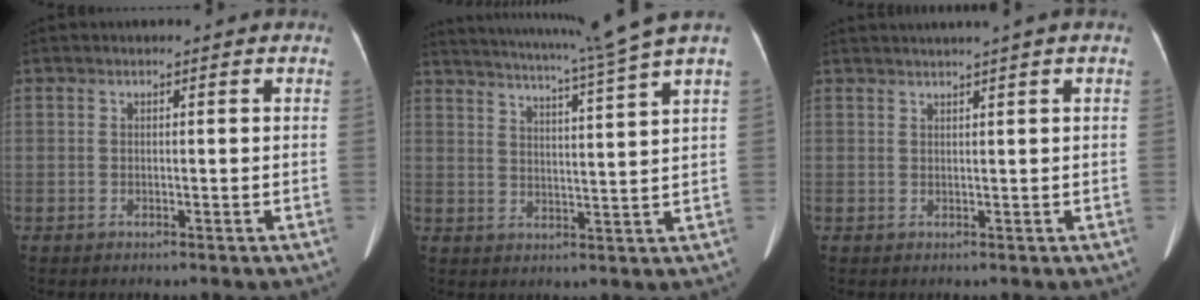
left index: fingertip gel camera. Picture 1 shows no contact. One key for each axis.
{"total": 13.2, "fx": 11.2, "fy": -3.2, "fz": 6.4, "tx": -0.112, "ty": -0.036, "tz": 0.156}
{"total": 3.0, "fx": 2.4, "fy": -0.8, "fz": 1.6, "tx": -0.015, "ty": 0.018, "tz": 0.042}